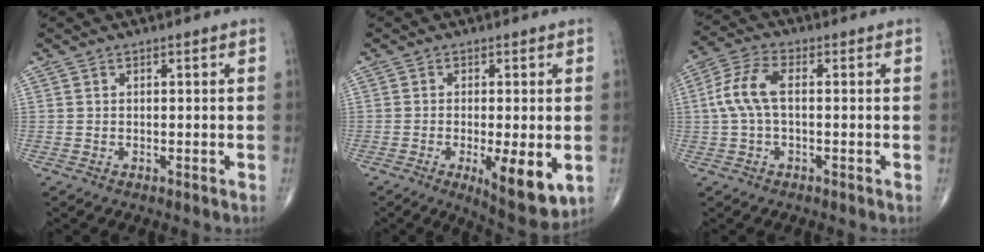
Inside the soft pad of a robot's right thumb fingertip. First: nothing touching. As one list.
[{"total": 10.1, "force": [-2.6, 3.1, 9.2], "torque": [-0.132, -0.023, -0.034]}, {"total": 7.4, "force": [0.2, 3.4, 6.6], "torque": [-0.158, 0.023, -0.001]}]